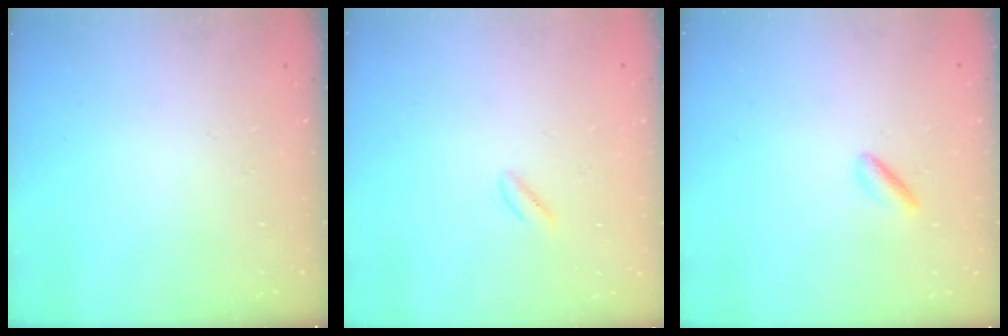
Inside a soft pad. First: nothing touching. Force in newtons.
{"total": 0.7, "press": 0.3, "slide": 0.6}
{"total": 1.6, "press": 1.5, "slide": 0.6}